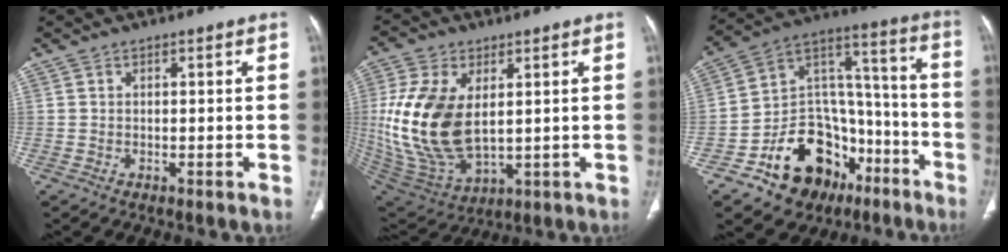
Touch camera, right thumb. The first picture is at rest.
{"total": 18.9, "force": [2.4, 10.9, 15.3], "torque": [-0.318, -0.020, 0.063]}
{"total": 23.3, "force": [-11.8, 16.0, 12.1], "torque": [-0.126, 0.113, -0.178]}